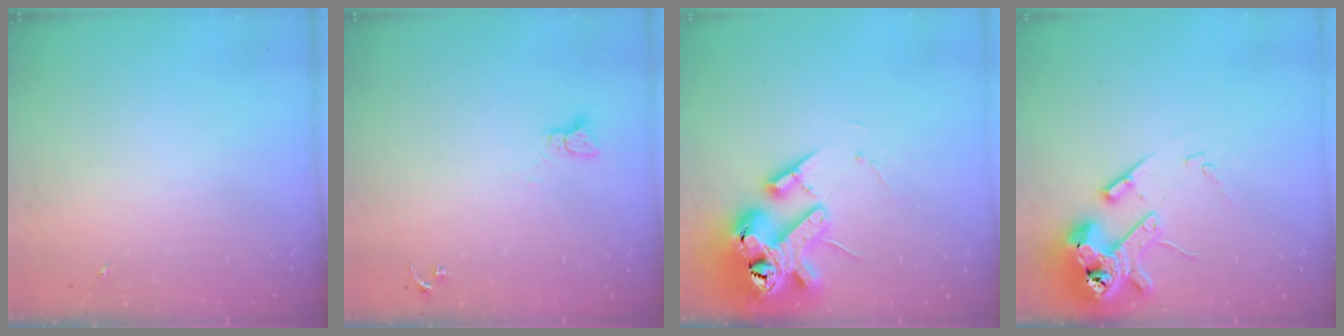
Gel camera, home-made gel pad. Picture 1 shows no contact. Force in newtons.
{"total": 2.3, "press": 2.3, "slide": 0.2}
{"total": 18.8, "press": 18.6, "slide": 2.9}
{"total": 14.6, "press": 14.5, "slide": 2.0}